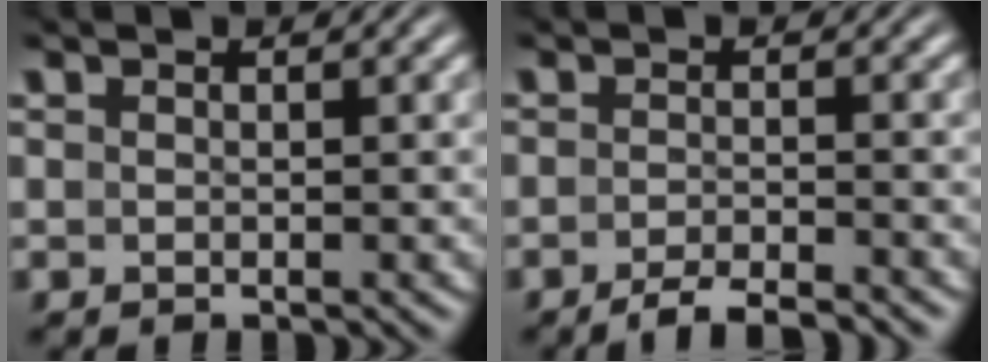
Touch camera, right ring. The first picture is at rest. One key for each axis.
{"total": 2.9, "fx": -2.7, "fy": 0.0, "fz": 1.0, "tx": -0.019, "ty": -0.001, "tz": -0.048}